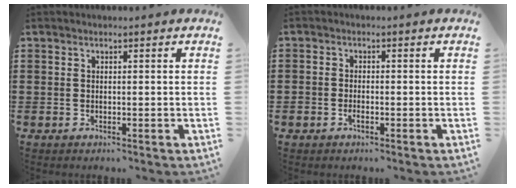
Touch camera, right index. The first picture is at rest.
{"total": 1.3, "force": [-0.8, 0.7, 0.8], "torque": [-0.017, -0.003, -0.014]}